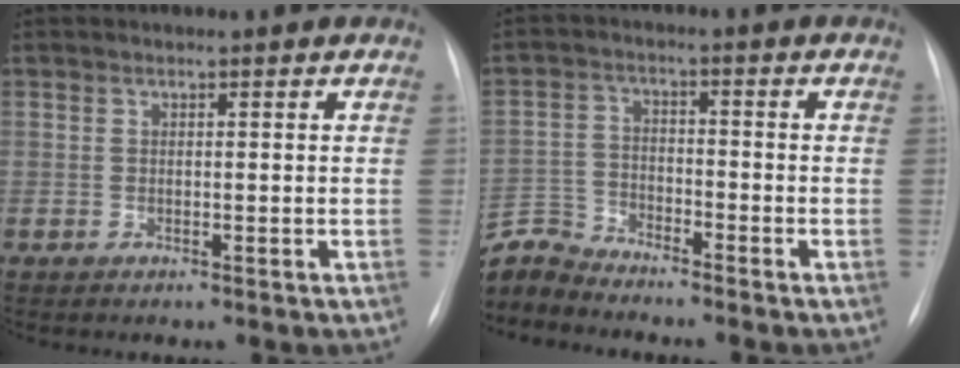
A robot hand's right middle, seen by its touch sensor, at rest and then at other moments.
{"total": 6.8, "force": [-6.8, 0.0, -0.4], "torque": [0.001, 0.006, -0.134]}